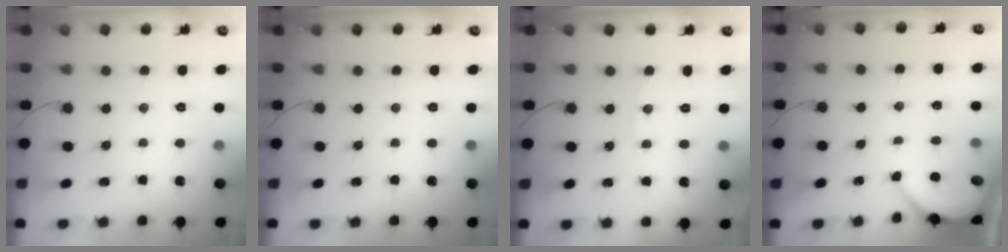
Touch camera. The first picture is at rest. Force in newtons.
{"total": 0.0}
{"total": 4.1, "press": 4.1, "slide": 0.4}
{"total": 1.9, "press": 1.9, "slide": 0.3}